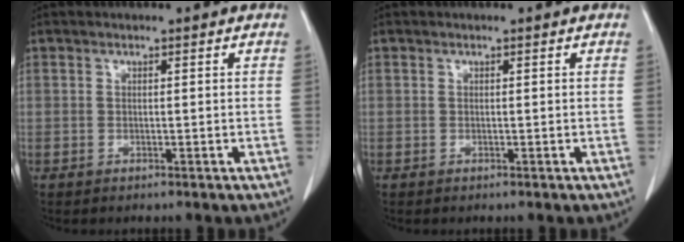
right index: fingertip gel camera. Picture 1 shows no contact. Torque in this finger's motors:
{"motor_torque": [0.00, 0.00, 0.00, 0.00]}